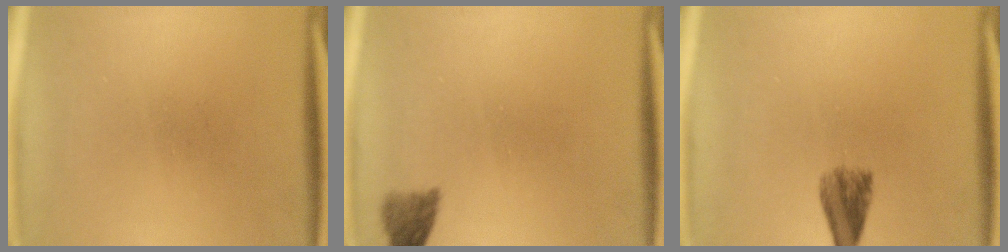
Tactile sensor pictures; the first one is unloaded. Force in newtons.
{"total": 2.5}
{"total": 4.1}